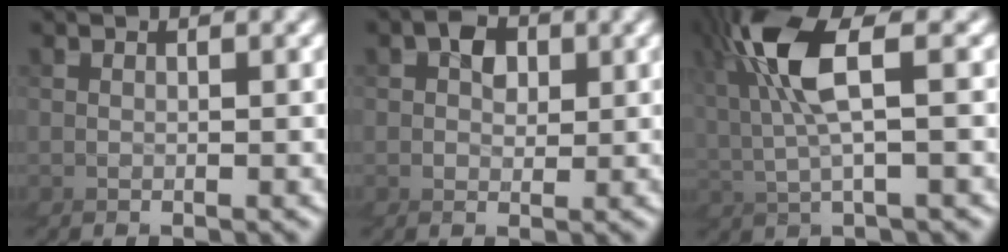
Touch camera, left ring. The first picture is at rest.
{"total": 2.7, "force": [1.1, 2.4, -0.4], "torque": [-0.021, -0.006, 0.014]}
{"total": 5.1, "force": [1.7, 1.4, 4.7], "torque": [-0.135, 0.013, 0.030]}